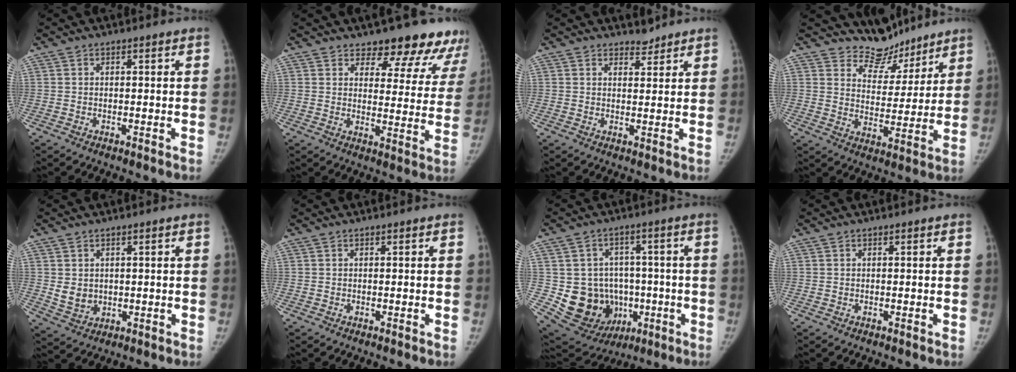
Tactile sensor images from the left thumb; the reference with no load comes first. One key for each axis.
{"total": 15.2, "fx": 13.3, "fy": 6.0, "fz": 4.3, "tx": 0.013, "ty": -0.088, "tz": 0.142}
{"total": 2.2, "fx": 2.0, "fy": 1.0, "fz": 0.0, "tx": 0.015, "ty": -0.017, "tz": 0.028}
{"total": 9.1, "fx": 8.2, "fy": 4.0, "fz": 0.2, "tx": 0.031, "ty": -0.071, "tz": 0.138}
{"total": 4.3, "fx": 0.7, "fy": 3.6, "fz": 2.1, "tx": -0.025, "ty": -0.012, "tz": 0.026}
{"total": 0.0}
{"total": 16.7, "fx": -2.5, "fy": 14.4, "fz": 8.1, "tx": -0.102, "ty": 0.022, "tz": -0.006}
{"total": 0.0}